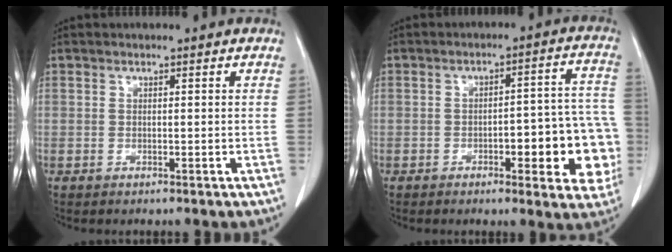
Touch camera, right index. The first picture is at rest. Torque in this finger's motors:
{"motor_torque": [0.84, 0.46, 0.35, 0.06]}